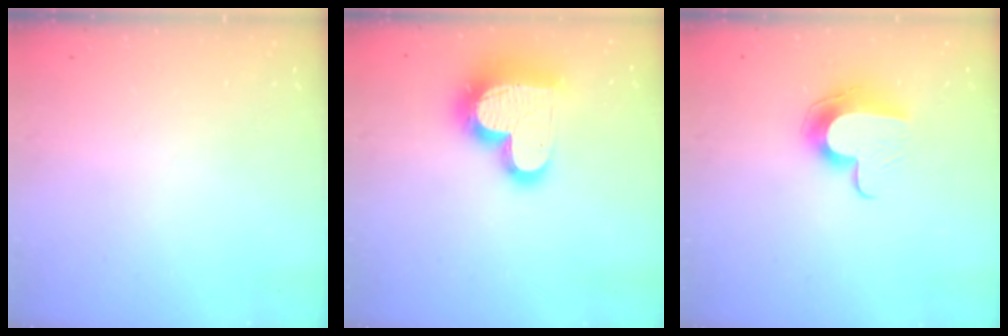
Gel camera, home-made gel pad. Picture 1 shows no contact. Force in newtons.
{"total": 19.3, "press": 19.2, "slide": 1.7}
{"total": 10.6, "press": 10.5, "slide": 0.4}